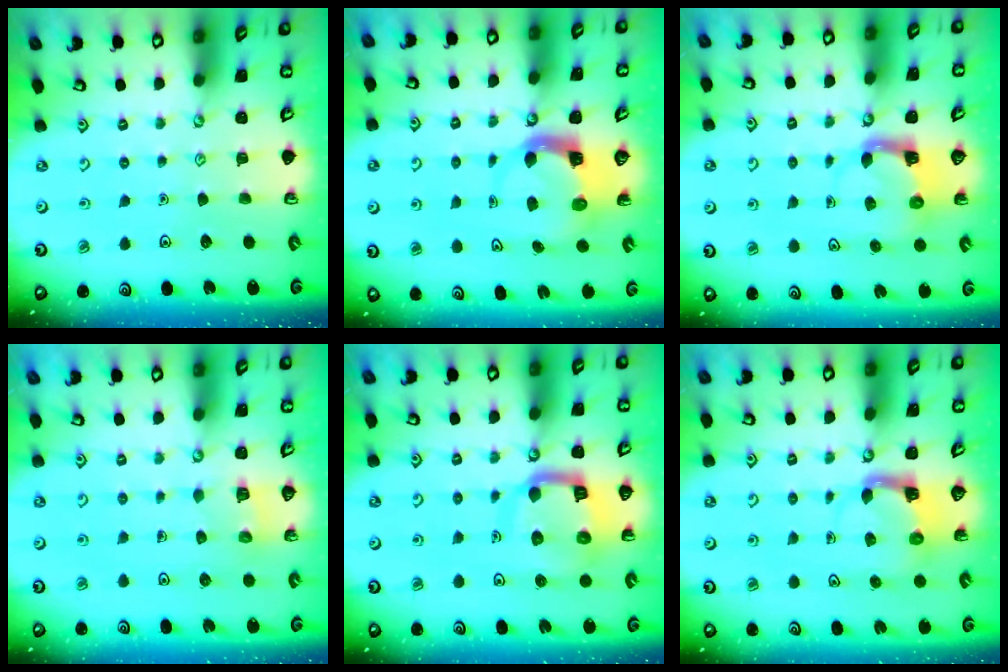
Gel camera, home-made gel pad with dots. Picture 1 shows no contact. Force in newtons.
{"total": 4.4, "press": 4.4, "slide": 0.7}
{"total": 3.9, "press": 3.9, "slide": 0.7}
{"total": 2.2, "press": 2.2, "slide": 0.1}
{"total": 12.4, "press": 12.3, "slide": 1.4}
{"total": 4.0, "press": 3.9, "slide": 0.6}